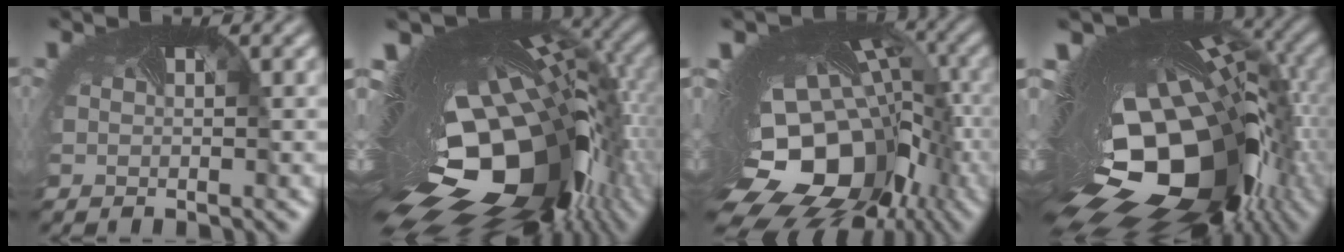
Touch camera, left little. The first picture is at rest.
{"total": 19.2, "force": [-3.5, 9.5, 16.4], "torque": [-0.264, -0.039, -0.053]}
{"total": 20.4, "force": [-7.2, 14.3, 12.6], "torque": [-0.226, -0.064, -0.081]}
{"total": 20.2, "force": [-5.4, 10.7, 16.3], "torque": [-0.278, -0.041, -0.075]}